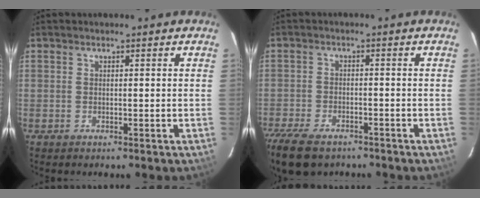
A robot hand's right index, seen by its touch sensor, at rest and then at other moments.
{"total": 12.0, "force": [-9.0, 5.5, 5.8], "torque": [-0.157, -0.033, -0.159]}